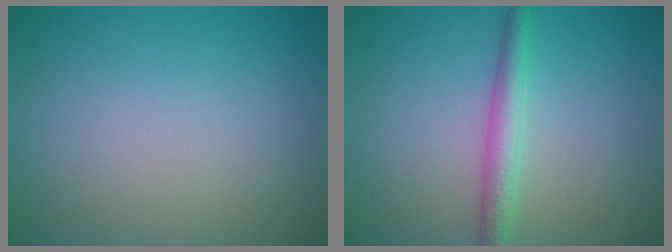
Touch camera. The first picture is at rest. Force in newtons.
{"total": 2.7, "press": 2.7, "slide": 0.1}